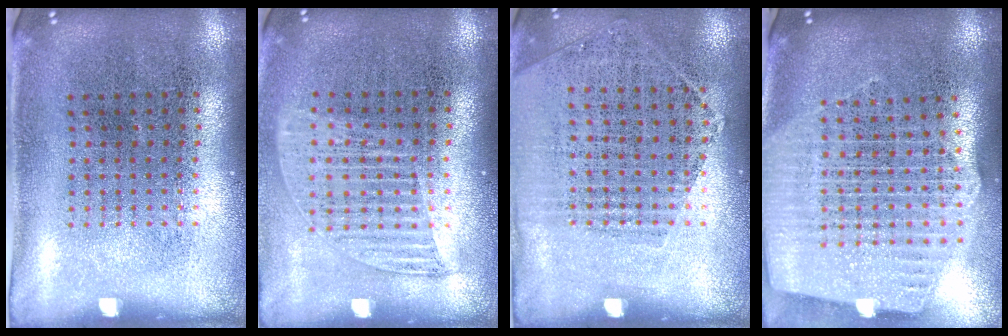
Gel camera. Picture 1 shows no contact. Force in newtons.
{"total": 1.2, "press": 1.1, "slide": 0.5}
{"total": 1.2, "press": 1.0, "slide": 0.6}
{"total": 2.5, "press": 2.2, "slide": 1.3}